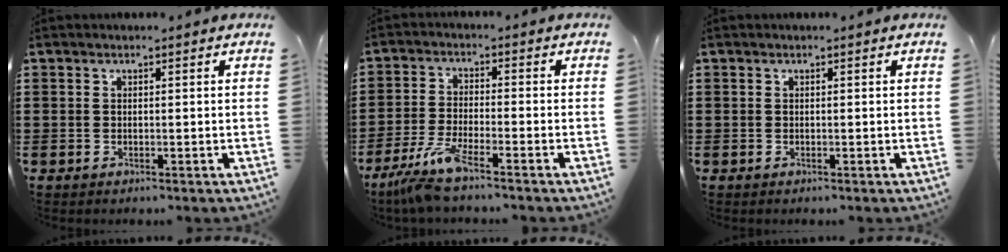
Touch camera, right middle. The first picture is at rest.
{"total": 6.3, "force": [-4.9, 0.2, 3.9], "torque": [-0.097, -0.021, -0.096]}
{"total": 0.0}